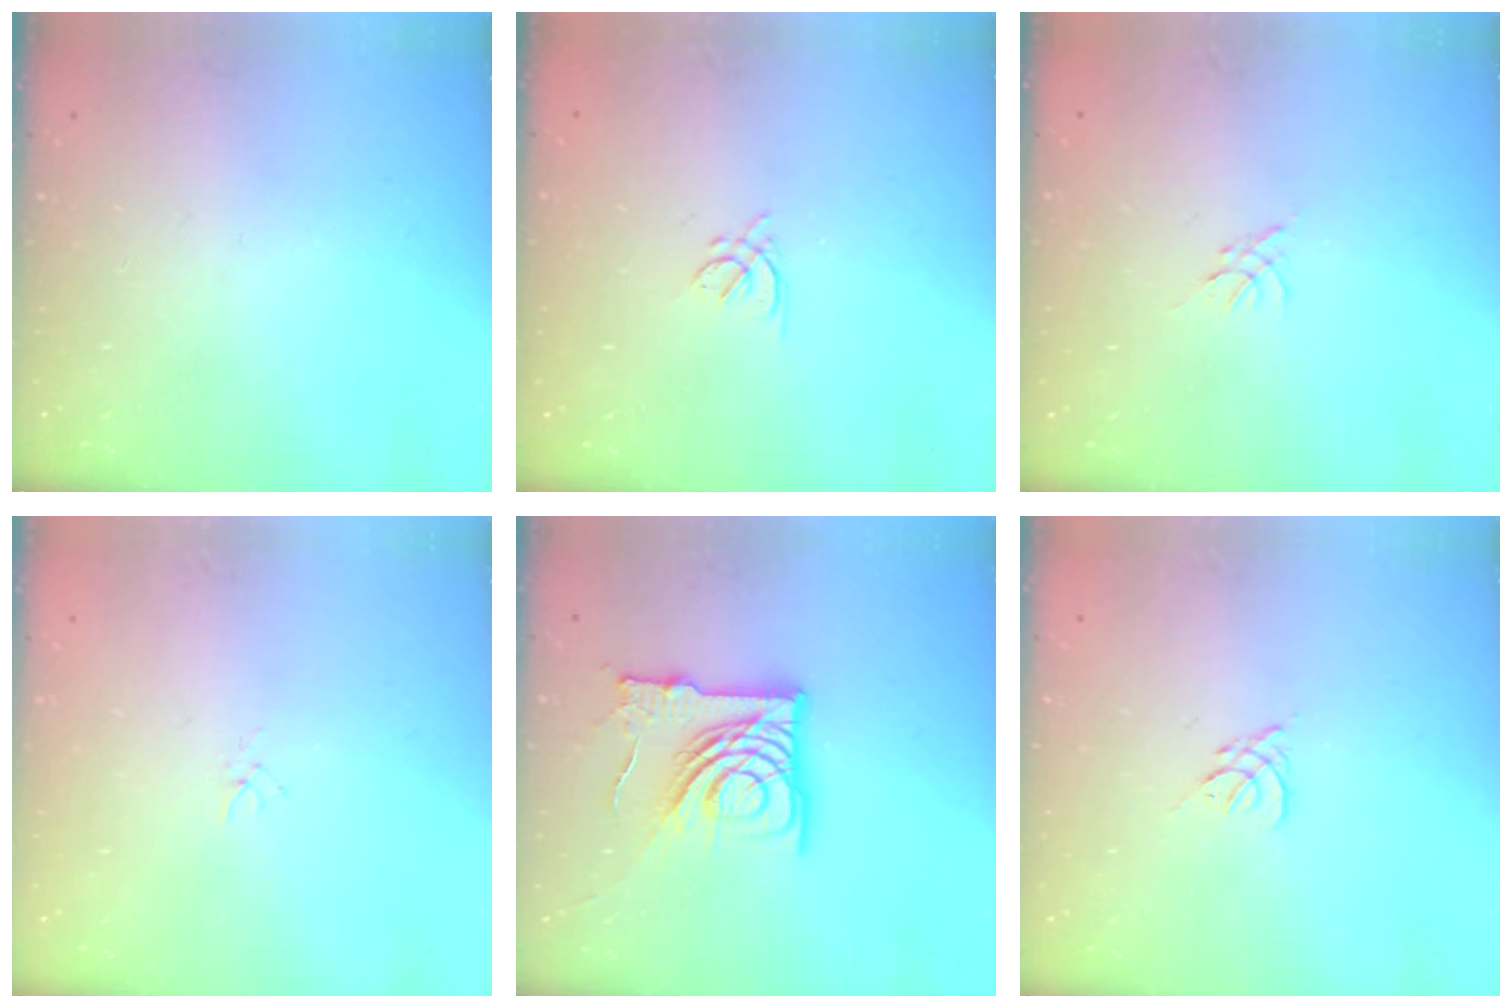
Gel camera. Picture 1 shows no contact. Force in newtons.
{"total": 2.8, "press": 2.8, "slide": 0.7}
{"total": 0.0}
{"total": 1.0, "press": 1.0, "slide": 0.3}
{"total": 15.9, "press": 15.9, "slide": 1.7}
{"total": 1.3, "press": 1.2, "slide": 0.6}